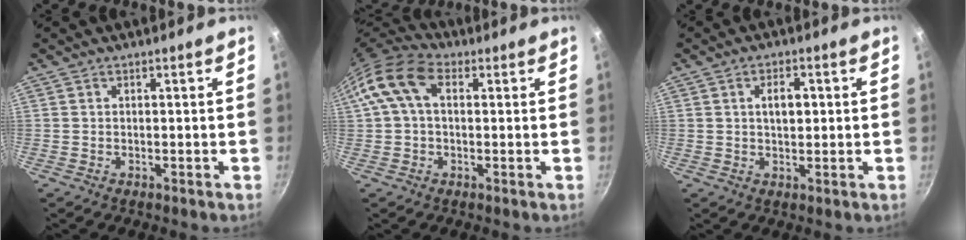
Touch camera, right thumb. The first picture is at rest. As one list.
[{"total": 10.8, "force": [2.6, 6.9, 8.0], "torque": [-0.147, 0.028, 0.030]}, {"total": 4.0, "force": [0.7, 2.2, 3.3], "torque": [-0.040, 0.005, 0.012]}]